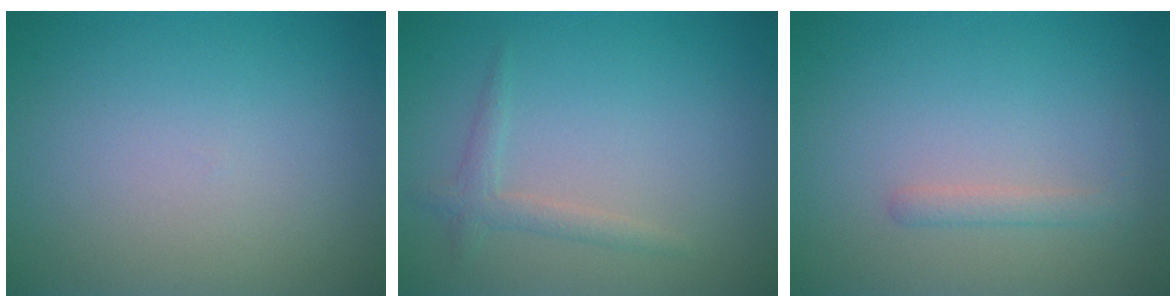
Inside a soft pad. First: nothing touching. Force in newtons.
{"total": 1.5, "press": 1.5, "slide": 0.0}
{"total": 1.2, "press": 1.2, "slide": 0.1}